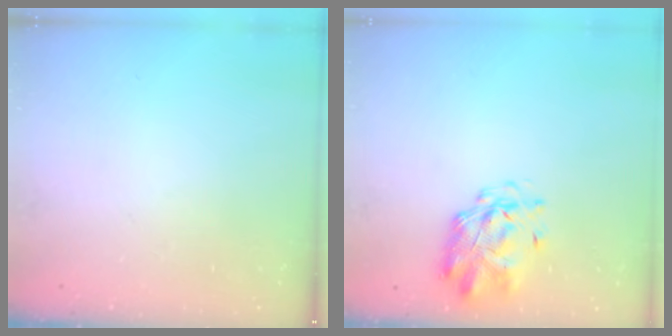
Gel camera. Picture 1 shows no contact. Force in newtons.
{"total": 2.6, "press": 2.5, "slide": 0.7}